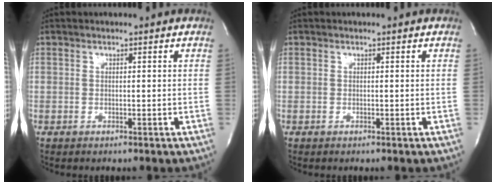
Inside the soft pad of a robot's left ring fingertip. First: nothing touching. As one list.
[{"total": 0.0}]